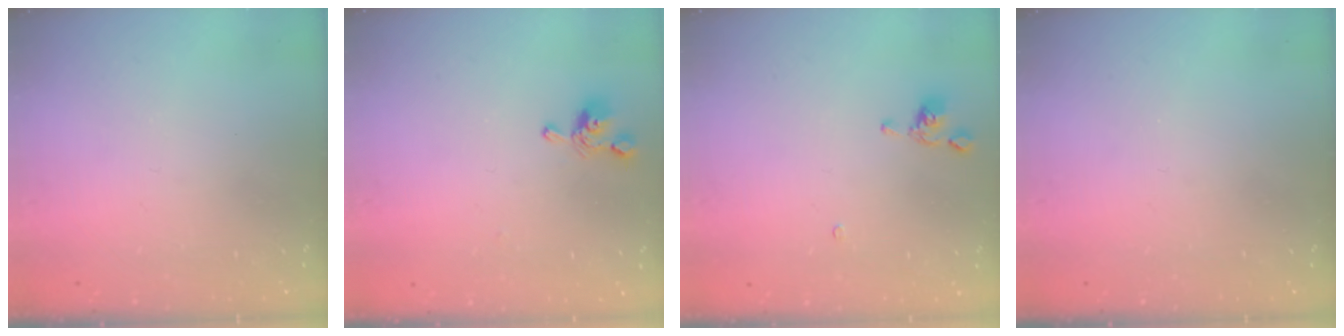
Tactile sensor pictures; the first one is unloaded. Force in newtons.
{"total": 1.7, "press": 1.6, "slide": 0.6}
{"total": 1.1, "press": 1.1, "slide": 0.3}
{"total": 0.0}